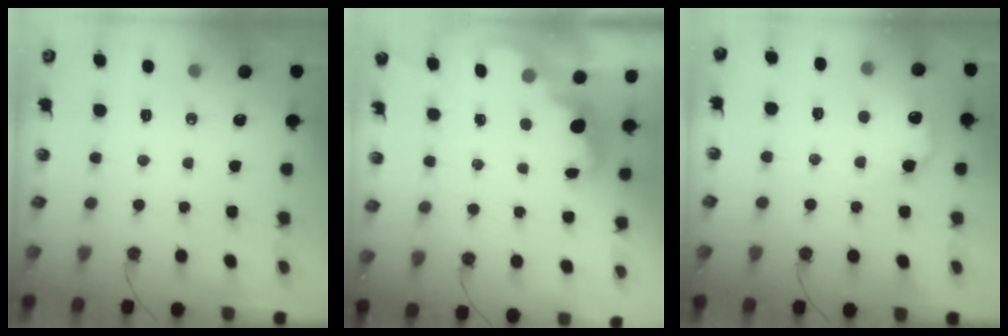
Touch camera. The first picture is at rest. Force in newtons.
{"total": 2.4, "press": 2.3, "slide": 0.5}
{"total": 10.9, "press": 10.9, "slide": 0.5}